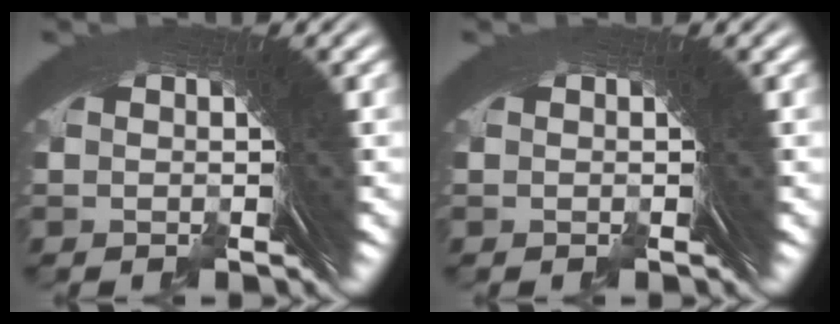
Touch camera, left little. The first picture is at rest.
{"total": 0.0}